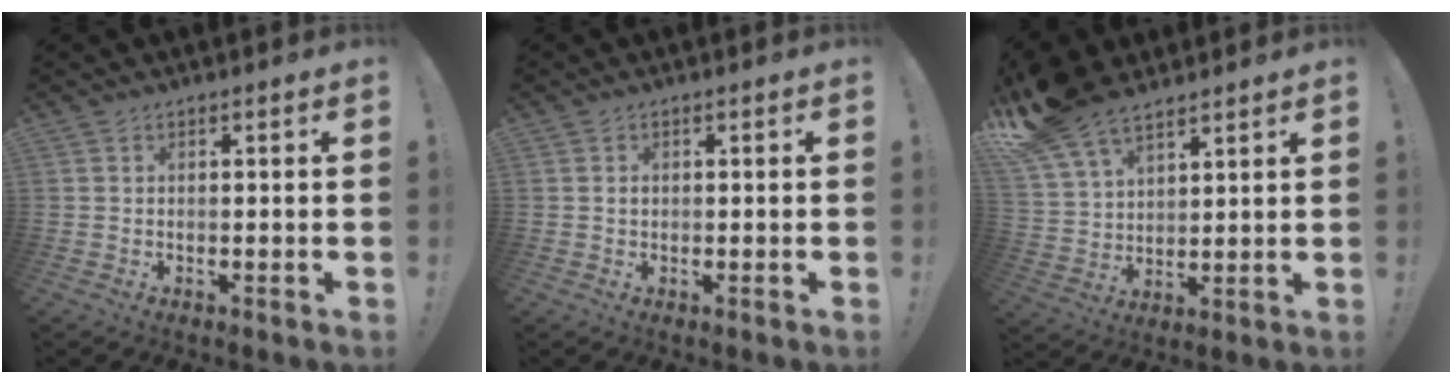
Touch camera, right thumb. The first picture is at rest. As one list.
[{"total": 0.7, "force": [0.0, 0.7, 0.3], "torque": [-0.005, 0.005, 0.000]}, {"total": 14.8, "force": [10.5, 7.8, 7.0], "torque": [-0.136, -0.057, 0.203]}]